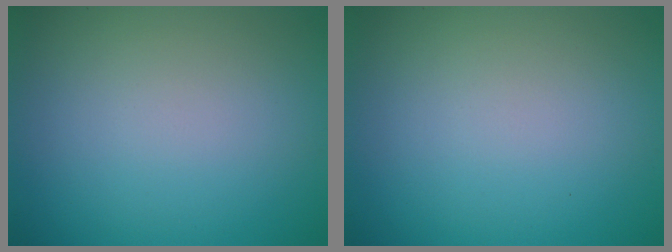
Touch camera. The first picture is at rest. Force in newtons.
{"total": 0.0}